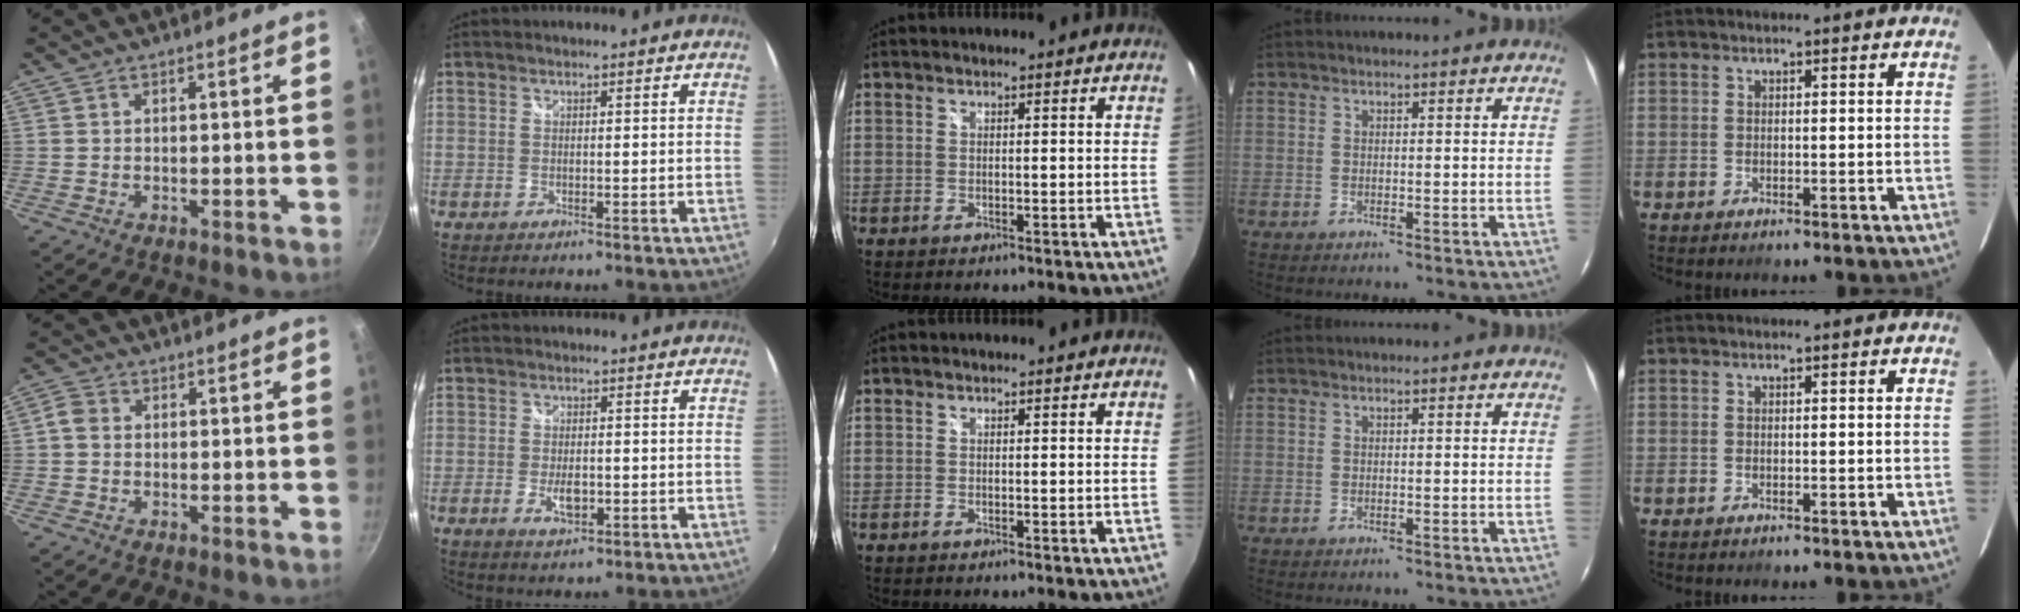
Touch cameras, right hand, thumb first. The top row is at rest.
{"thumb": {"total": 2.7, "force": [0.0, 2.4, 1.4], "torque": [-0.026, 0.008, -0.009]}, "index": {"total": 3.9, "force": [-1.1, 1.9, 3.2], "torque": [-0.062, -0.004, -0.017]}}